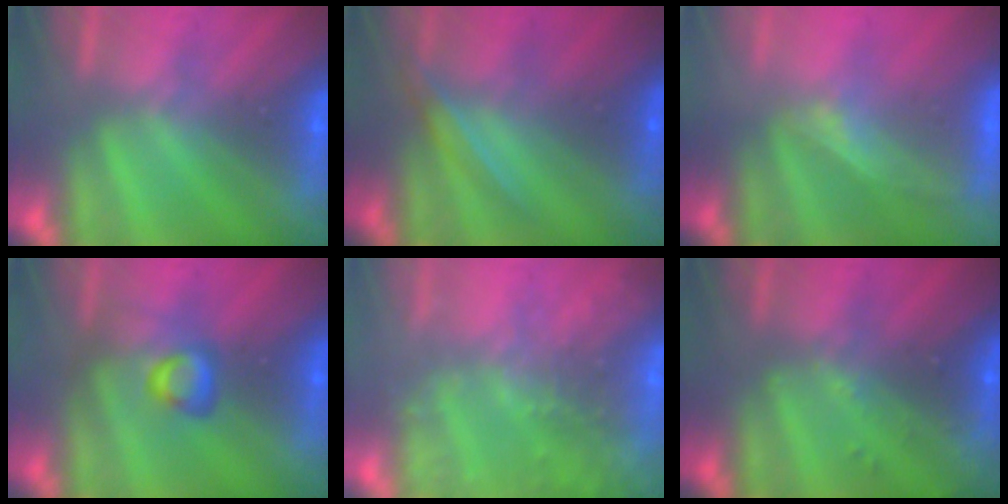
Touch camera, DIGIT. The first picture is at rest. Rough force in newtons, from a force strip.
{"total": 2.0}
{"total": 2.1}
{"total": 2.8}
{"total": 9.2}
{"total": 2.9}